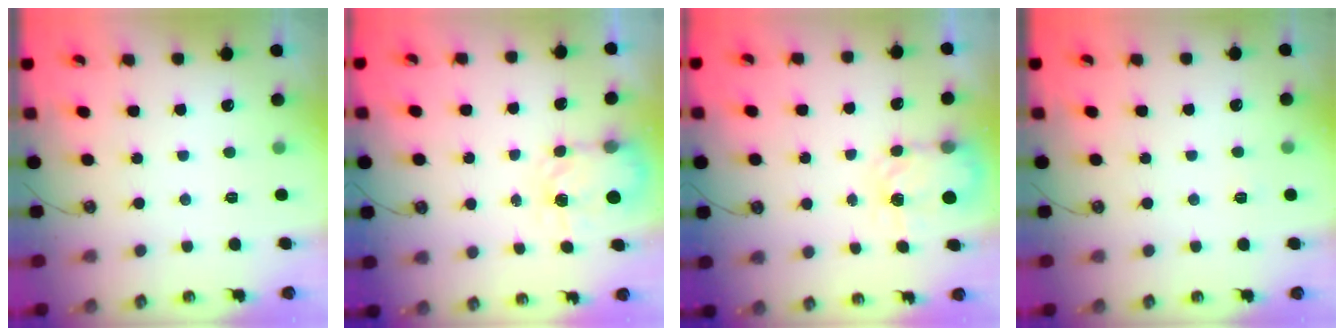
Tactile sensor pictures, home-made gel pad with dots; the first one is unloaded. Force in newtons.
{"total": 4.0, "press": 4.0, "slide": 0.3}
{"total": 4.6, "press": 4.5, "slide": 0.3}
{"total": 2.8, "press": 2.8, "slide": 0.3}